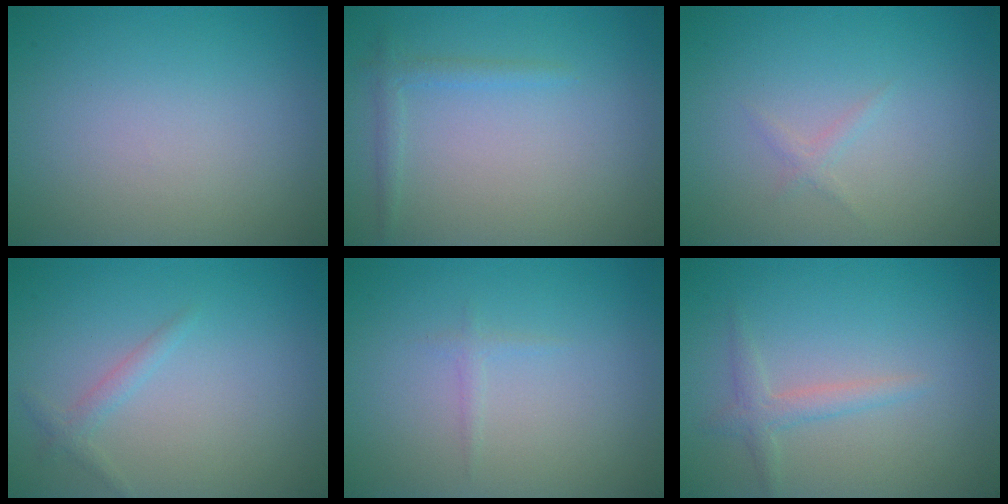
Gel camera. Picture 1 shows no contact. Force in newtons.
{"total": 1.3, "press": 1.3, "slide": 0.1}
{"total": 0.8, "press": 0.8, "slide": 0.1}
{"total": 1.1, "press": 1.1, "slide": 0.0}
{"total": 0.6, "press": 0.6, "slide": 0.0}
{"total": 1.6, "press": 1.6, "slide": 0.1}